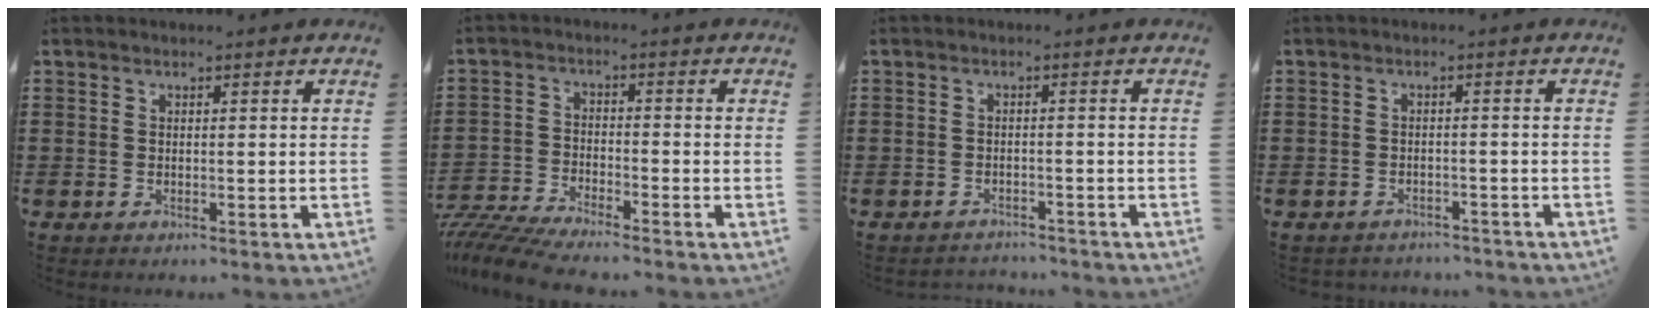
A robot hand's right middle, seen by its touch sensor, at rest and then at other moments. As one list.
[{"total": 5.6, "force": [-5.4, 0.1, 1.4], "torque": [-0.049, -0.013, -0.113]}, {"total": 1.7, "force": [-1.7, 0.2, -0.2], "torque": [-0.003, 0.001, -0.038]}, {"total": 1.8, "force": [-1.8, 0.2, -0.1], "torque": [-0.005, -0.001, -0.039]}]